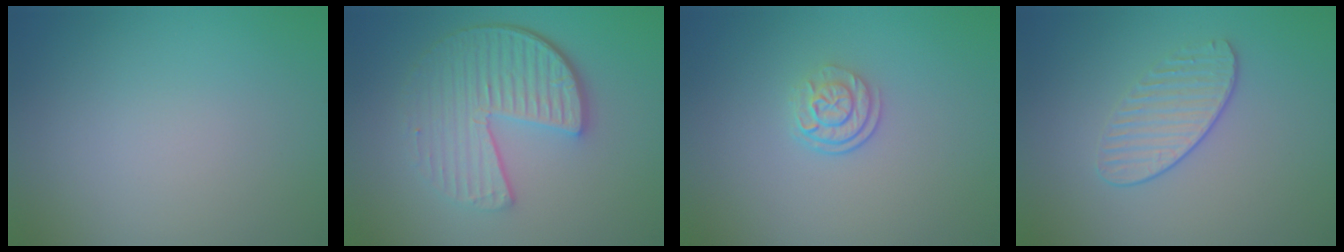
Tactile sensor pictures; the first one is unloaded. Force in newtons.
{"total": 5.9, "press": 4.3, "slide": 4.1}
{"total": 2.5, "press": 1.8, "slide": 1.7}
{"total": 1.9, "press": 1.5, "slide": 1.2}